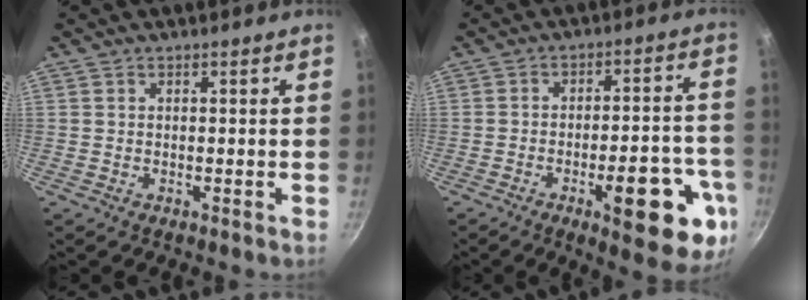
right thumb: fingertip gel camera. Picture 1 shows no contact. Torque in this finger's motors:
{"motor_torque": [2.12, 1.87, 1.66, -0.62, 0.36]}